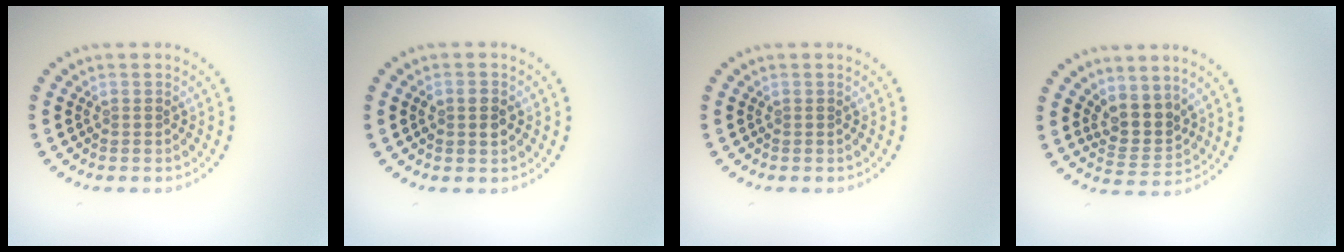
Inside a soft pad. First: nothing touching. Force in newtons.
{"total": 1.7, "press": 1.7, "slide": 0.1}
{"total": 0.0}
{"total": 3.1, "press": 2.4, "slide": 1.9}